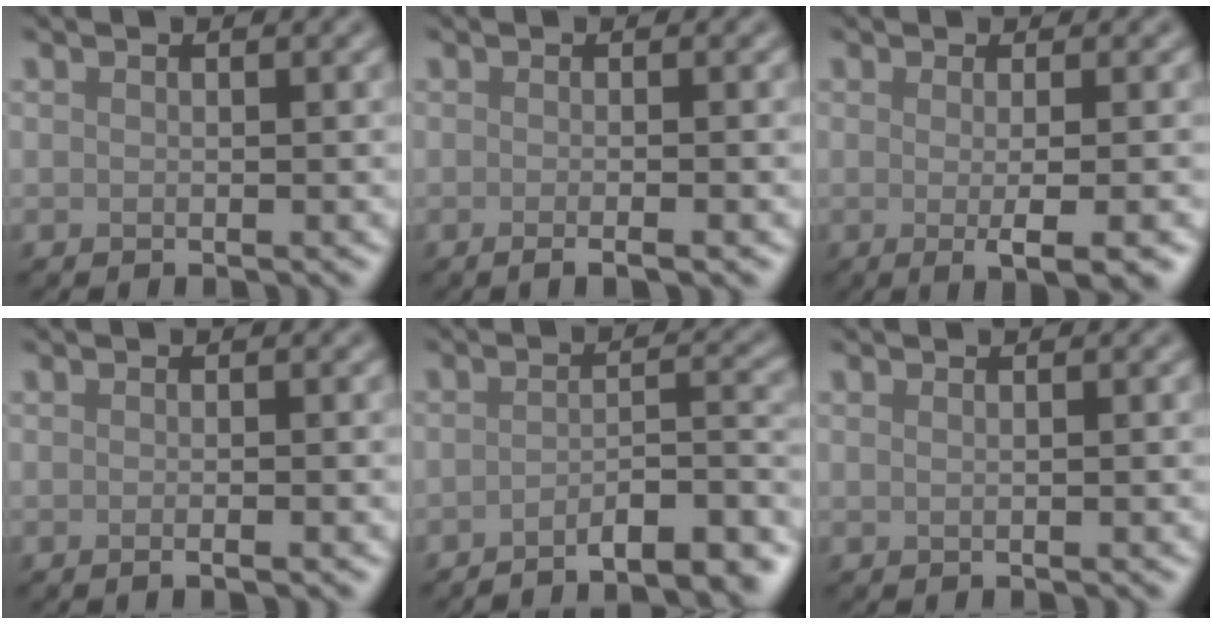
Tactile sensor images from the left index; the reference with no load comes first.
{"total": 2.5, "force": [-0.5, 0.9, 2.2], "torque": [-0.011, -0.001, -0.015]}
{"total": 4.1, "force": [-0.7, 0.9, 4.0], "torque": [-0.054, -0.003, -0.010]}
{"total": 1.4, "force": [-0.3, 0.5, 1.3], "torque": [-0.010, -0.005, -0.008]}
{"total": 7.4, "force": [-5.6, 1.6, 4.6], "torque": [-0.047, 0.012, -0.082]}
{"total": 0.9, "force": [0.4, 0.5, 0.7], "torque": [-0.007, -0.002, -0.002]}